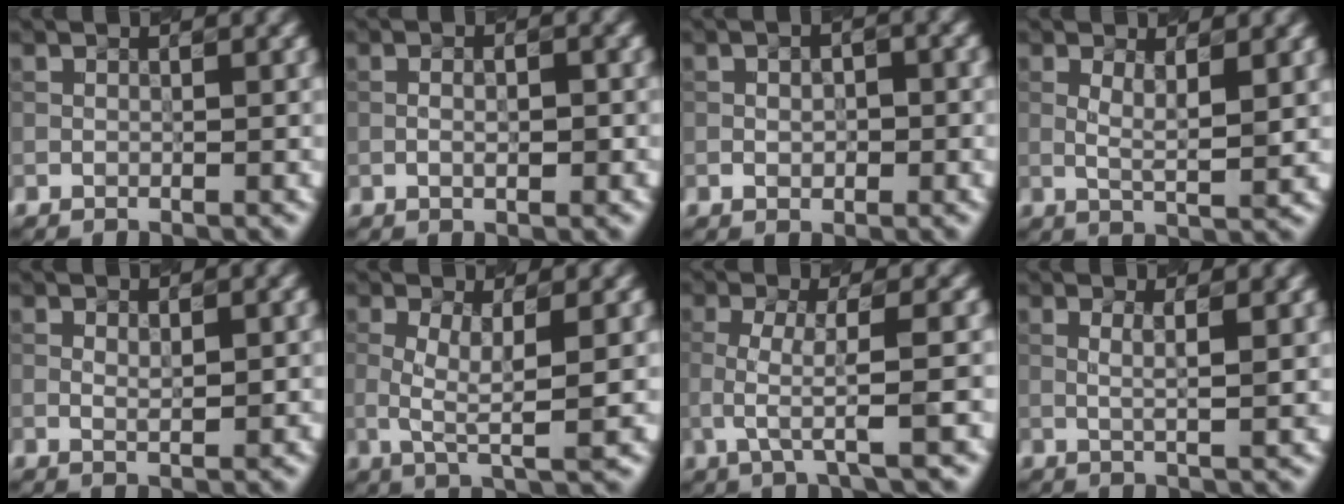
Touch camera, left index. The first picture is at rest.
{"total": 1.5, "force": [-0.3, 0.4, 1.4], "torque": [-0.008, -0.002, -0.006]}
{"total": 1.9, "force": [-0.4, 1.0, 1.5], "torque": [-0.026, 0.008, 0.001]}
{"total": 2.6, "force": [0.6, 0.4, 2.5], "torque": [-0.051, -0.003, 0.021]}
{"total": 0.8, "force": [0.2, 0.0, 0.8], "torque": [-0.020, 0.004, 0.010]}
{"total": 3.8, "force": [-0.1, 0.7, 3.8], "torque": [-0.082, 0.000, 0.005]}
{"total": 3.8, "force": [-0.9, 0.7, 3.6], "torque": [-0.073, 0.004, -0.012]}
{"total": 2.4, "force": [0.6, 0.5, 2.3], "torque": [-0.038, 0.003, 0.016]}